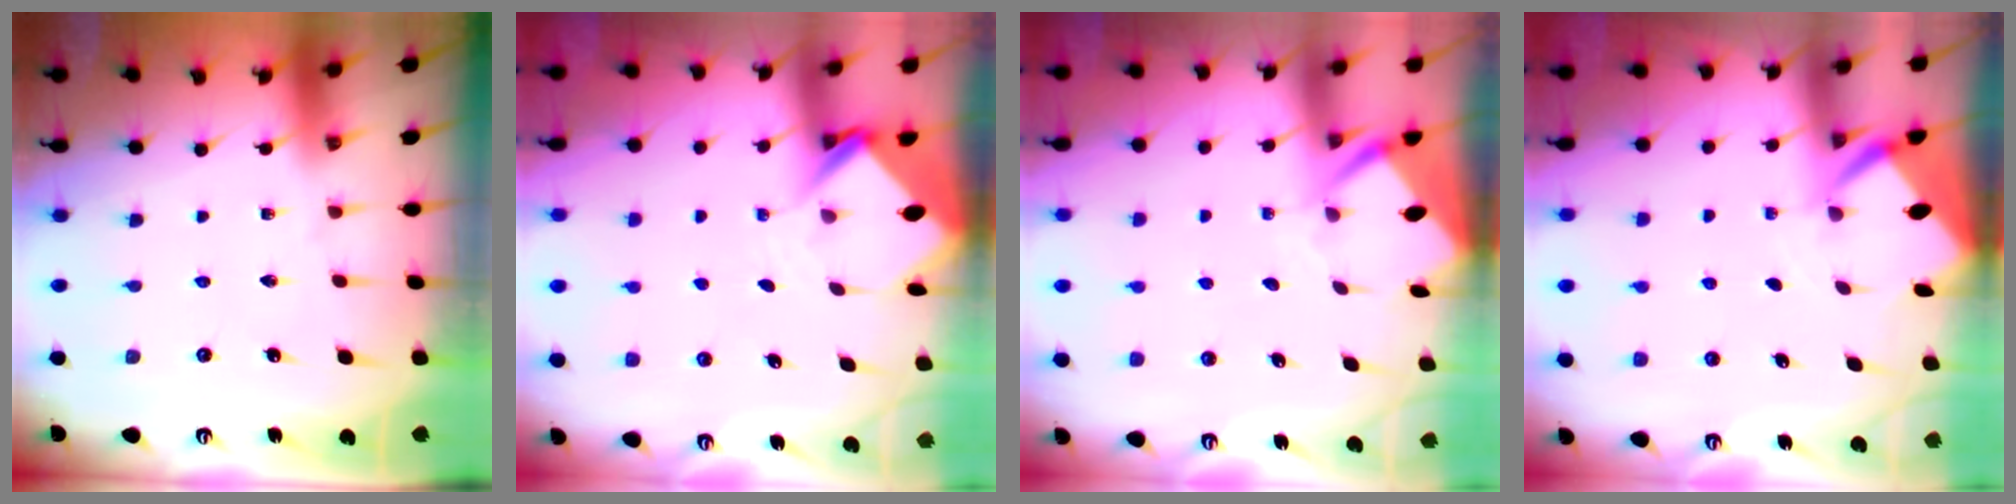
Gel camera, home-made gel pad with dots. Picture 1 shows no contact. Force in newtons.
{"total": 3.7, "press": 3.7, "slide": 0.3}
{"total": 3.8, "press": 3.8, "slide": 0.3}
{"total": 2.7, "press": 2.6, "slide": 0.3}